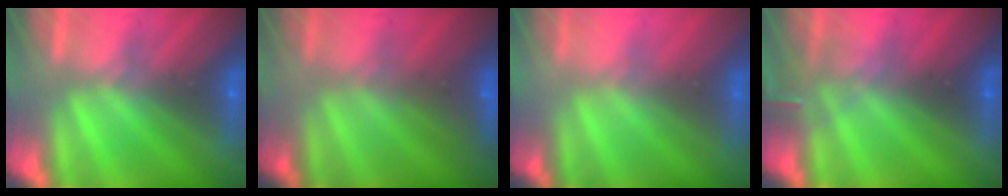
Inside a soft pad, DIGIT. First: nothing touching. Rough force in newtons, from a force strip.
{"total": 2.8}
{"total": 2.4}
{"total": 3.0}